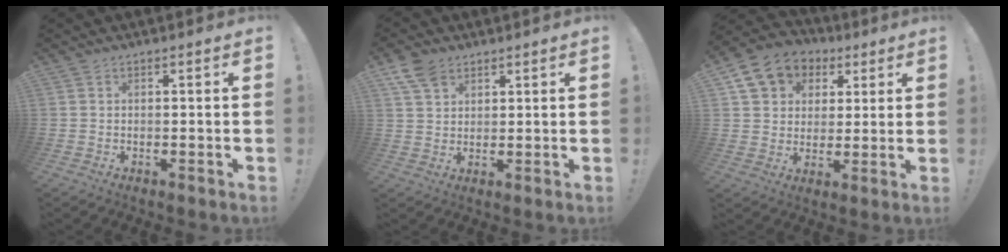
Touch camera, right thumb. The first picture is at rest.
{"total": 6.8, "force": [4.3, 4.4, 2.7], "torque": [-0.045, -0.017, 0.084]}
{"total": 11.6, "force": [5.2, 9.5, 4.1], "torque": [-0.063, -0.026, 0.107]}